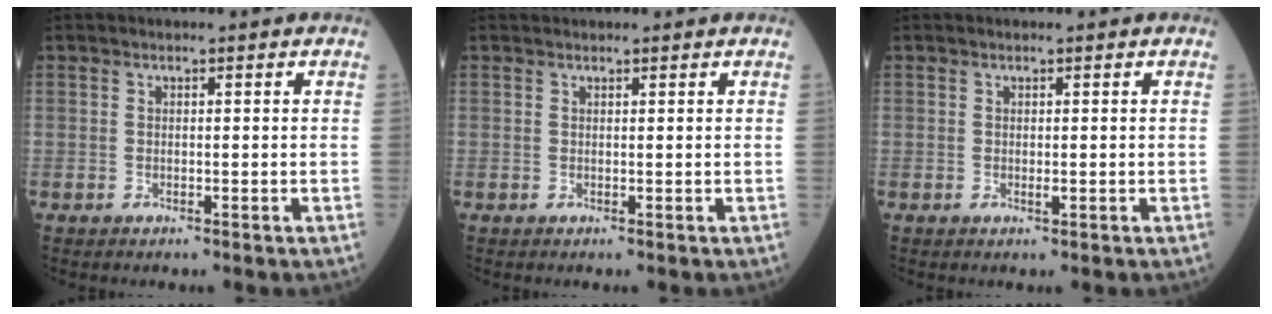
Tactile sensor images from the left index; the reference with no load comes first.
{"total": 2.2, "force": [2.1, 0.2, 0.7], "torque": [-0.007, 0.025, 0.031]}
{"total": 0.7, "force": [0.2, 0.2, 0.7], "torque": [-0.014, -0.001, 0.004]}